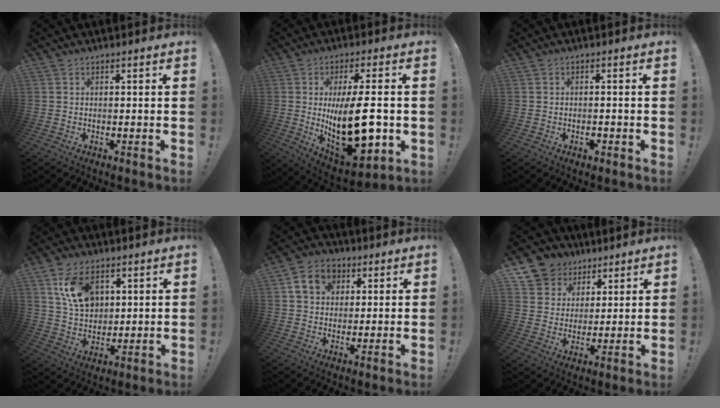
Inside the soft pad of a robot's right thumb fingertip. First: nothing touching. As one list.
[{"total": 21.2, "force": [-0.9, 8.8, 19.2], "torque": [-0.311, -0.018, -0.008]}, {"total": 0.5, "force": [-0.4, 0.3, 0.2], "torque": [-0.001, 0.001, -0.007]}, {"total": 12.4, "force": [5.6, 8.0, 7.7], "torque": [-0.125, -0.010, 0.111]}, {"total": 10.7, "force": [4.1, 8.5, 5.0], "torque": [-0.071, -0.005, 0.082]}, {"total": 9.1, "force": [4.9, 7.6, 1.4], "torque": [-0.021, -0.035, 0.101]}]